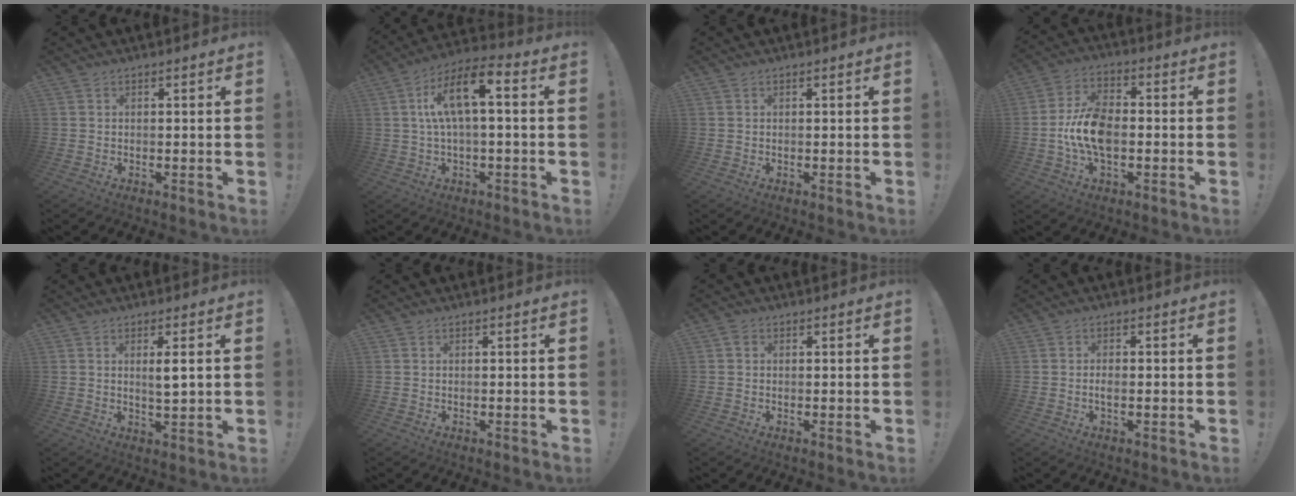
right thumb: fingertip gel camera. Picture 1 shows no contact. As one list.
[{"total": 12.8, "force": [2.3, 4.5, 11.7], "torque": [-0.215, 0.008, 0.038]}, {"total": 0.0}, {"total": 12.7, "force": [-2.7, 7.5, 9.8], "torque": [-0.186, 0.012, -0.047]}, {"total": 3.7, "force": [1.2, 0.5, 3.5], "torque": [-0.045, -0.014, 0.014]}, {"total": 0.0}, {"total": 1.5, "force": [0.3, 1.3, 0.7], "torque": [-0.012, 0.004, 0.004]}, {"total": 2.0, "force": [-0.7, 0.8, 1.7], "torque": [-0.038, 0.007, -0.011]}]